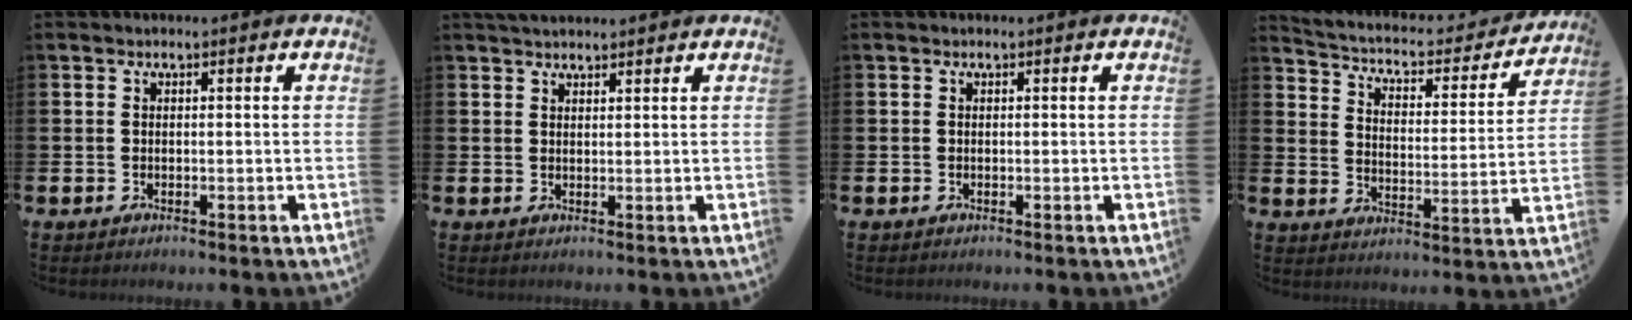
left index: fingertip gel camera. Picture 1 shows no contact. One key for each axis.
{"total": 2.3, "fx": 2.3, "fy": 0.5, "fz": 0.4, "tx": -0.003, "ty": -0.006, "tz": 0.039}
{"total": 0.0}
{"total": 4.9, "fx": 4.4, "fy": 1.7, "fz": 1.6, "tx": -0.053, "ty": -0.038, "tz": 0.064}